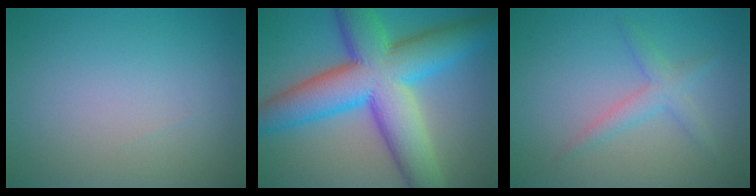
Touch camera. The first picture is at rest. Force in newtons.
{"total": 13.2, "press": 13.2, "slide": 0.2}
{"total": 2.2, "press": 2.2, "slide": 0.1}